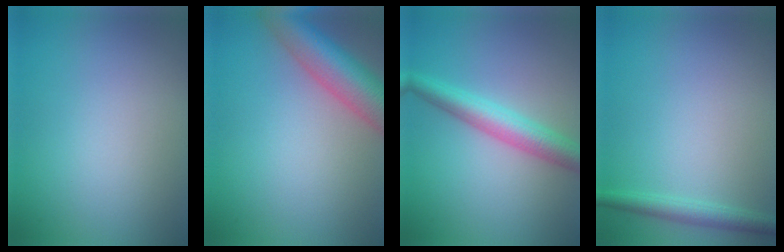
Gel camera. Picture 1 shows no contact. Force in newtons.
{"total": 7.2, "press": 7.2, "slide": 0.4}
{"total": 4.4, "press": 4.4, "slide": 0.1}
{"total": 1.9, "press": 1.9, "slide": 0.1}